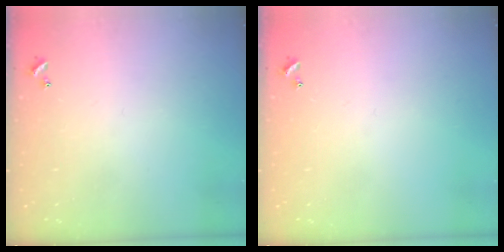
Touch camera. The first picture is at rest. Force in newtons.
{"total": 0.0}